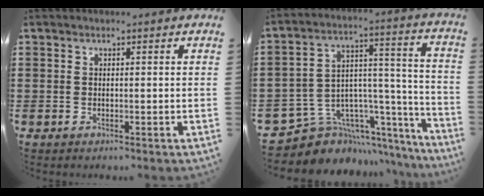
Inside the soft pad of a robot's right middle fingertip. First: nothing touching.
{"total": 7.4, "force": [-5.3, 4.9, 1.2], "torque": [-0.039, -0.011, -0.092]}